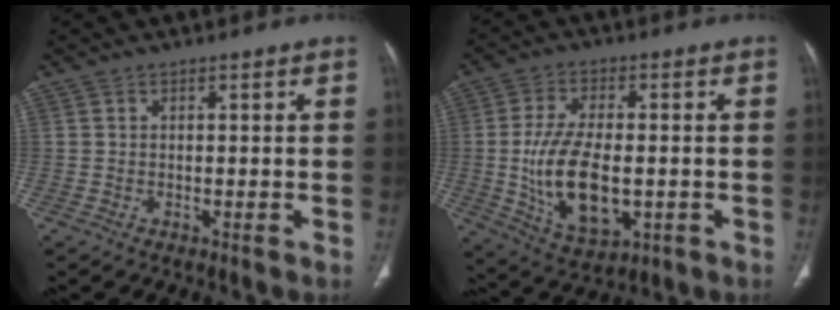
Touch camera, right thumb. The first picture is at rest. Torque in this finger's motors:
{"motor_torque": [-0.50, 1.60, 0.71, 0.88, 0.42]}